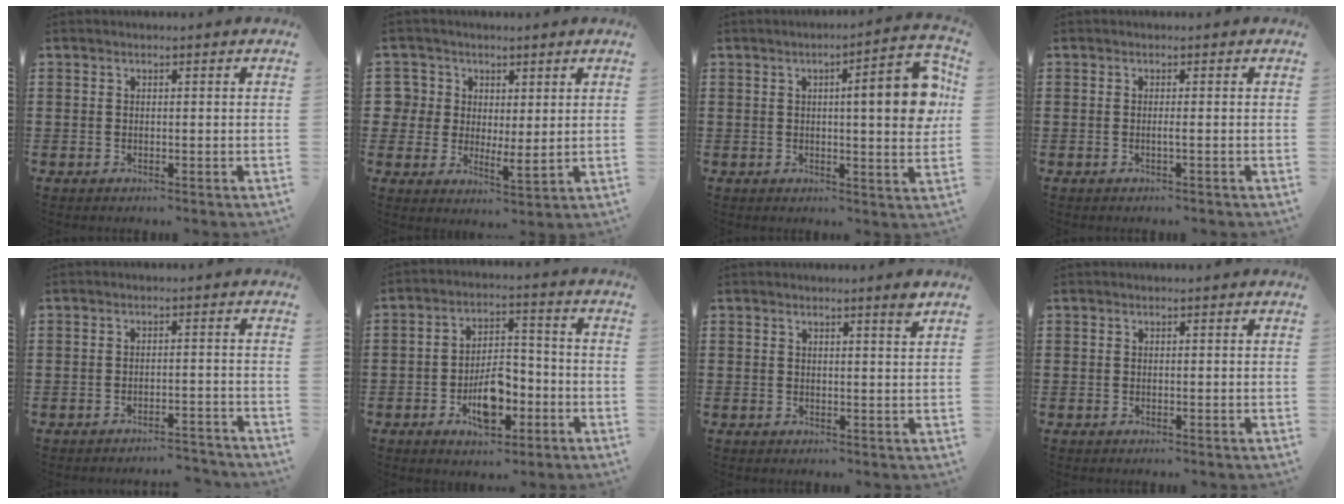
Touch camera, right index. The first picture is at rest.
{"total": 4.2, "force": [2.0, 3.6, 0.7], "torque": [-0.036, 0.013, 0.039]}
{"total": 10.2, "force": [2.2, 1.8, 9.8], "torque": [-0.140, -0.010, 0.028]}
{"total": 0.8, "force": [-0.2, -0.3, 0.7], "torque": [-0.014, -0.004, -0.004]}
{"total": 2.6, "force": [-2.6, 0.0, 0.3], "torque": [-0.010, -0.001, -0.055]}
{"total": 8.1, "force": [-3.2, 4.1, 6.3], "torque": [-0.099, 0.003, -0.060]}
{"total": 2.2, "force": [1.6, -0.2, 1.4], "torque": [-0.022, -0.005, 0.027]}
{"total": 0.0}